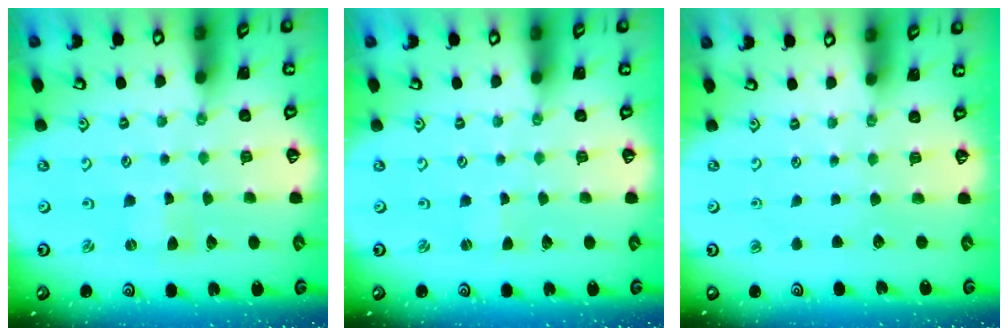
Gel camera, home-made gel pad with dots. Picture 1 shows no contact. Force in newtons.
{"total": 0.0}
{"total": 0.0}